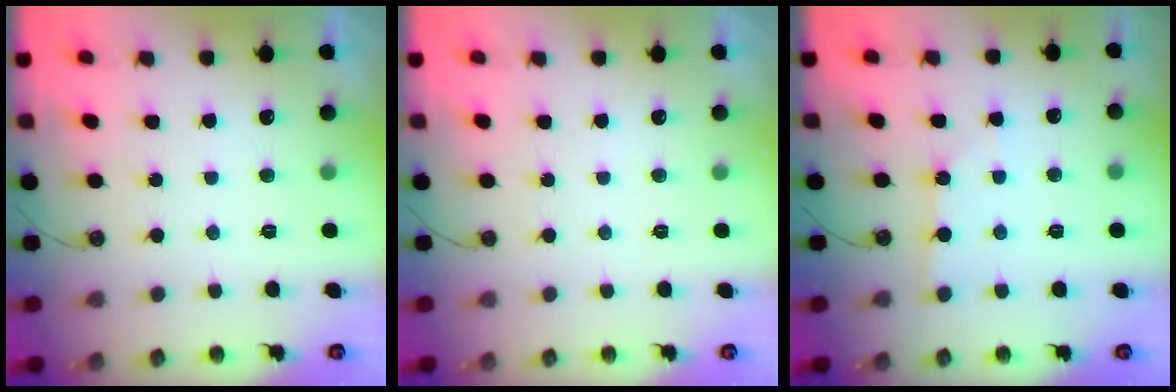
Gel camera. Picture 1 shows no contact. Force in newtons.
{"total": 0.0}
{"total": 1.0, "press": 1.0, "slide": 0.2}